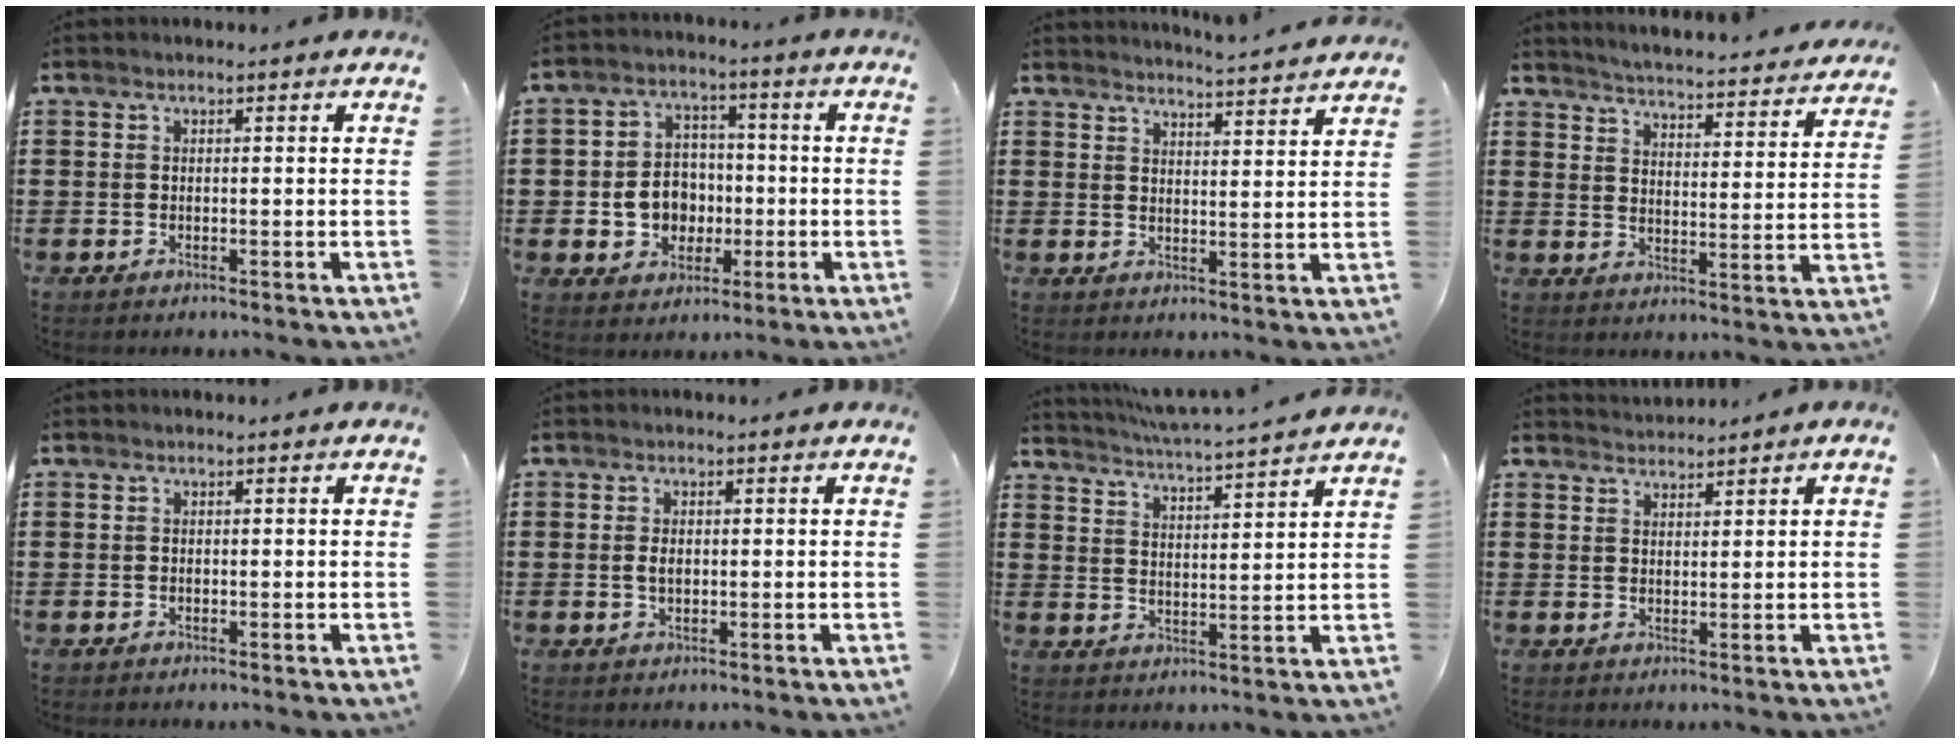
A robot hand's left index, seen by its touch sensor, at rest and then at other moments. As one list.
[{"total": 6.8, "force": [-1.1, 6.1, 2.8], "torque": [-0.052, 0.013, -0.020]}, {"total": 3.8, "force": [3.6, -0.9, 0.2], "torque": [-0.008, -0.030, 0.061]}, {"total": 4.0, "force": [3.9, -0.7, 0.3], "torque": [-0.030, -0.039, 0.061]}, {"total": 0.0}, {"total": 1.5, "force": [0.0, 0.8, 1.3], "torque": [-0.028, 0.003, -0.001]}, {"total": 4.4, "force": [4.2, -0.8, 1.1], "torque": [-0.041, -0.034, 0.068]}, {"total": 1.7, "force": [1.7, -0.1, -0.3], "torque": [0.002, 0.002, 0.033]}]